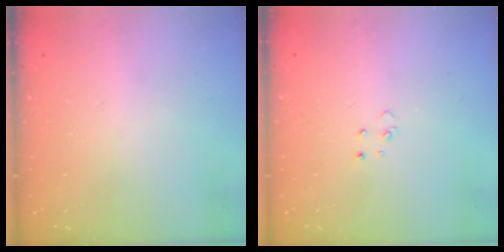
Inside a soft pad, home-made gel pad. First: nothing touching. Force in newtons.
{"total": 2.6, "press": 2.6, "slide": 0.2}